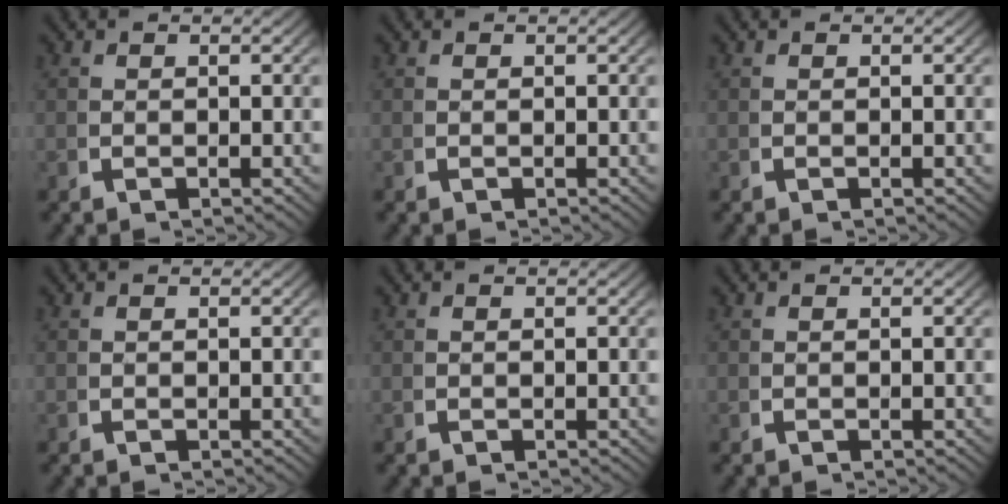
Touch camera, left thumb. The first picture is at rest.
{"total": 0.0}
{"total": 0.0}
{"total": 0.0}
{"total": 0.0}
{"total": 0.0}